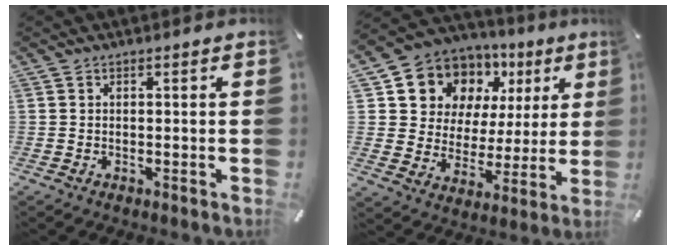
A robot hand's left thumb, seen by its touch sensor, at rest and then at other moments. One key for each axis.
{"total": 11.3, "fx": 6.2, "fy": 9.2, "fz": 2.1, "tx": -0.054, "ty": -0.055, "tz": 0.121}